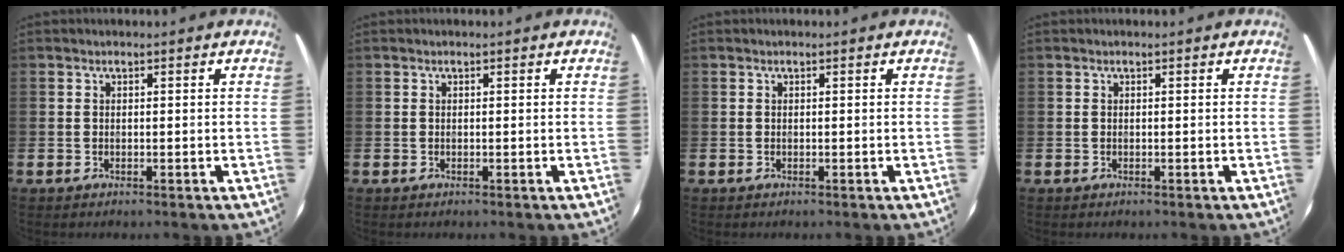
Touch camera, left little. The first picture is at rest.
{"total": 0.0}
{"total": 0.0}
{"total": 0.0}